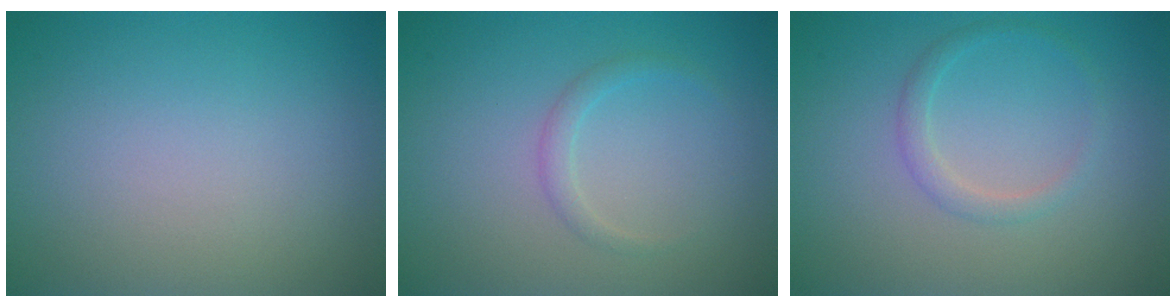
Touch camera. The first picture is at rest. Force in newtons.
{"total": 1.2, "press": 1.2, "slide": 0.1}
{"total": 1.6, "press": 1.6, "slide": 0.1}